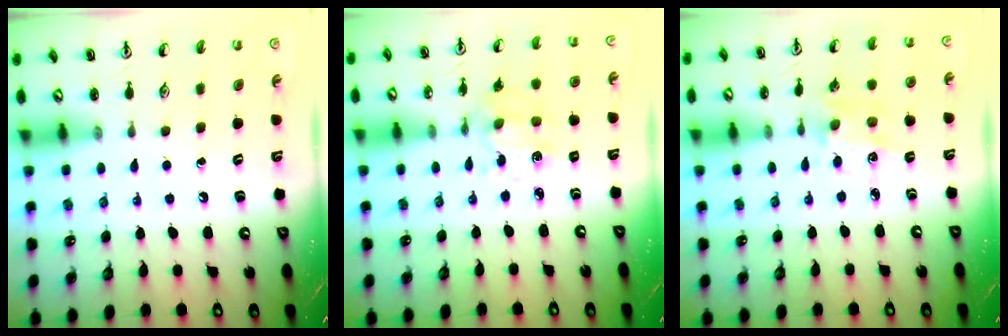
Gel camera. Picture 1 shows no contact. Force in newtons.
{"total": 3.2, "press": 3.1, "slide": 0.8}
{"total": 2.9, "press": 2.8, "slide": 0.8}